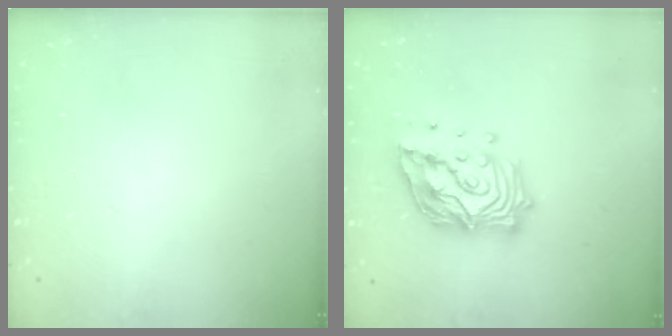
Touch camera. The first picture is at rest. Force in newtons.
{"total": 18.1, "press": 17.9, "slide": 2.6}